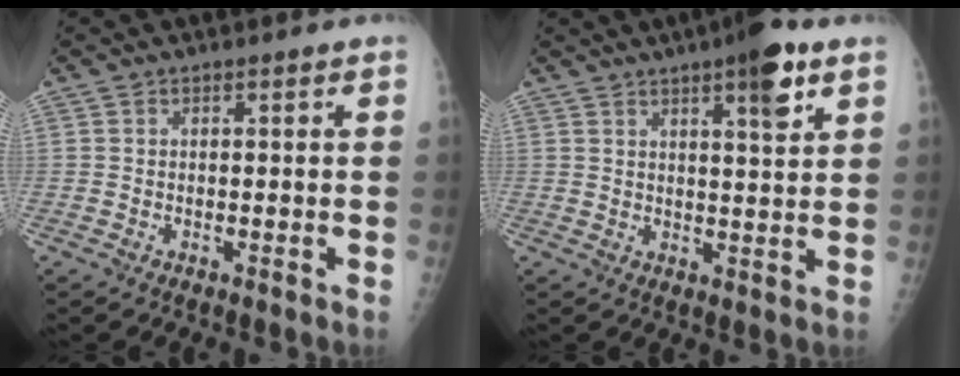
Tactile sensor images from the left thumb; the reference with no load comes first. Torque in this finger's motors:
{"motor_torque": [1.47, 1.34, 1.16, -0.53, 0.13]}